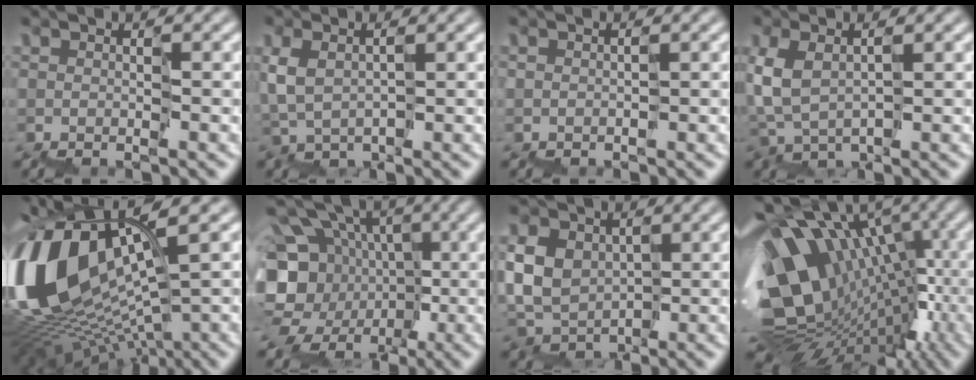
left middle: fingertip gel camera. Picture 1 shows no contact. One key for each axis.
{"total": 0.7, "fx": 0.3, "fy": 0.4, "fz": 0.5, "tx": -0.024, "ty": 0.004, "tz": 0.007}
{"total": 0.9, "fx": -0.7, "fy": 0.5, "fz": -0.2, "tx": 0.009, "ty": 0.006, "tz": -0.009}
{"total": 1.7, "fx": 0.1, "fy": 0.7, "fz": 1.5, "tx": -0.051, "ty": 0.007, "tz": 0.002}
{"total": 13.0, "fx": 2.9, "fy": 6.1, "fz": 11.1, "tx": -0.260, "ty": 0.019, "tz": 0.066}
{"total": 9.6, "fx": -1.3, "fy": 8.1, "fz": 4.9, "tx": -0.096, "ty": -0.004, "tz": -0.016}
{"total": 4.8, "fx": 0.7, "fy": 4.1, "fz": 2.4, "tx": -0.047, "ty": 0.022, "tz": -0.003}
{"total": 13.6, "fx": -0.5, "fy": 8.8, "fz": 10.4, "tx": -0.193, "ty": 0.021, "tz": 0.002}